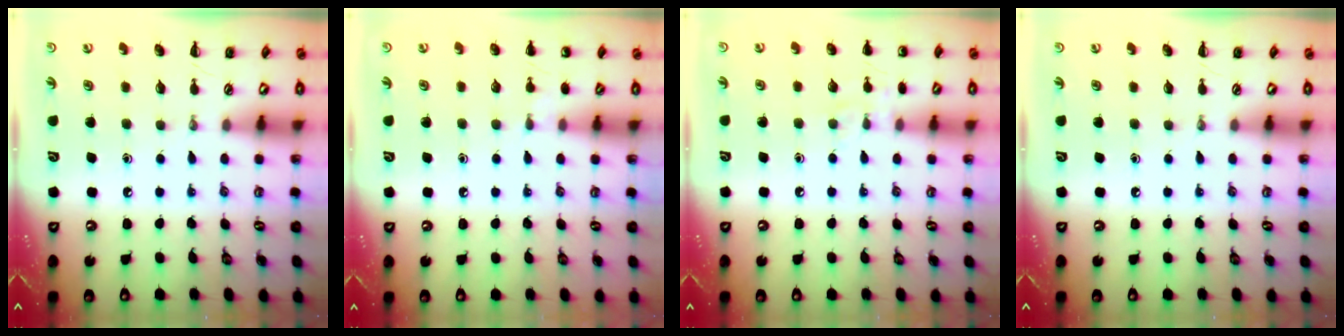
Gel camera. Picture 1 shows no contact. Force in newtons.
{"total": 5.4, "press": 5.1, "slide": 1.7}
{"total": 5.9, "press": 5.7, "slide": 1.5}
{"total": 0.0}